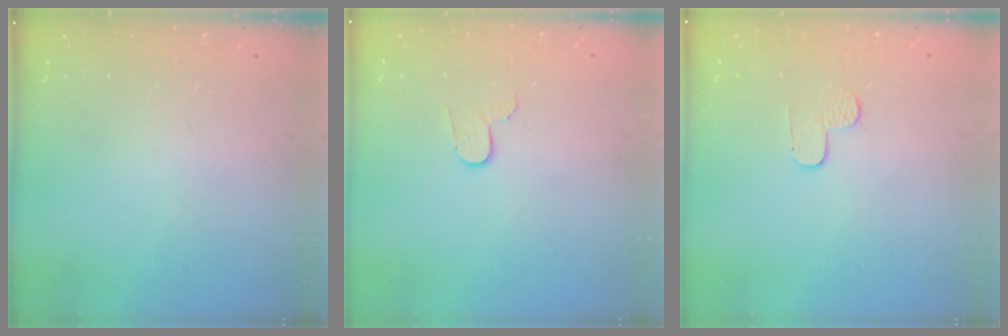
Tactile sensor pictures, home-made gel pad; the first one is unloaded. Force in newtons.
{"total": 3.3, "press": 3.3, "slide": 0.3}
{"total": 4.6, "press": 4.6, "slide": 0.5}